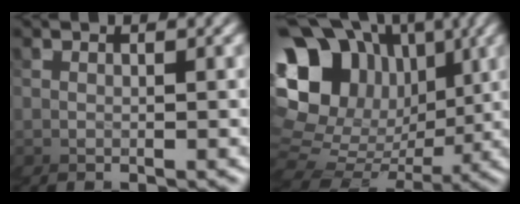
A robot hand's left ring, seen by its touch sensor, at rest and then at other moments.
{"total": 13.0, "force": [3.1, 10.5, 7.1], "torque": [-0.147, 0.012, 0.027]}